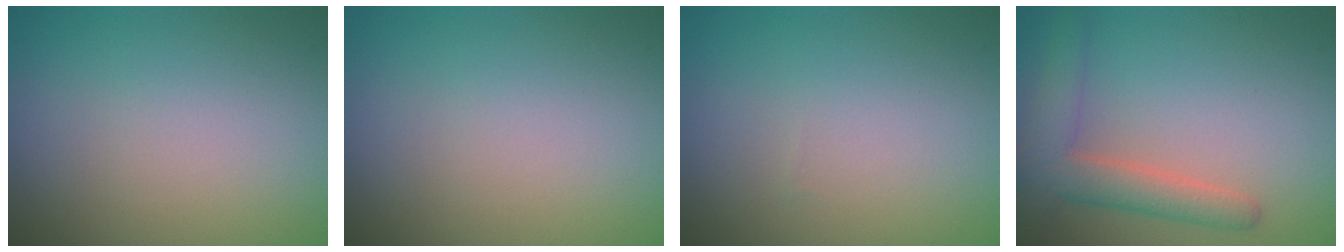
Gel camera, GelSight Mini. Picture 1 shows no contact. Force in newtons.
{"total": 0.0}
{"total": 0.0}
{"total": 4.3, "press": 4.3, "slide": 0.2}